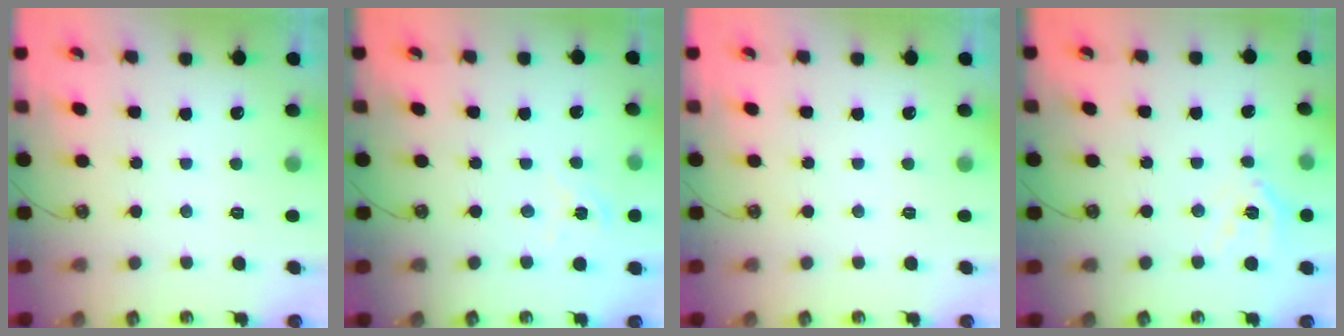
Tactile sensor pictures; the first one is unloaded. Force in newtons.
{"total": 1.8, "press": 1.8, "slide": 0.3}
{"total": 0.0}
{"total": 12.0, "press": 11.9, "slide": 1.7}